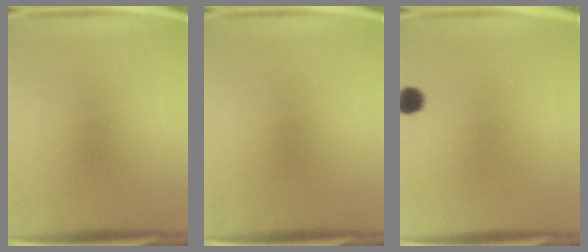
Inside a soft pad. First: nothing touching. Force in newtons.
{"total": 0.0}
{"total": 3.1}